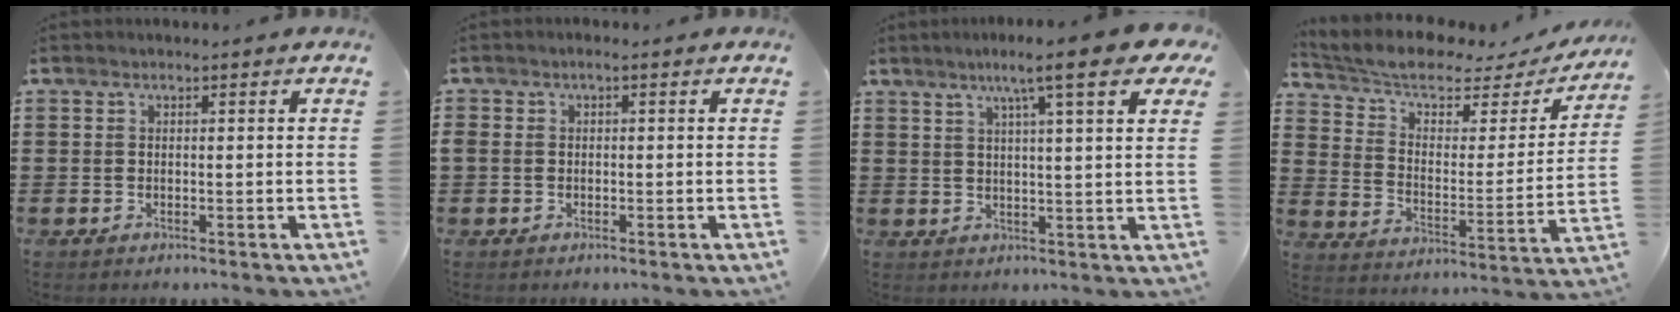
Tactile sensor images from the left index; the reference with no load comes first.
{"total": 1.0, "force": [-0.4, 0.6, 0.7], "torque": [-0.023, 0.000, -0.012]}
{"total": 9.9, "force": [6.2, 0.9, 7.6], "torque": [-0.130, -0.011, 0.098]}
{"total": 6.2, "force": [5.1, 1.9, 3.0], "torque": [-0.083, -0.033, 0.084]}